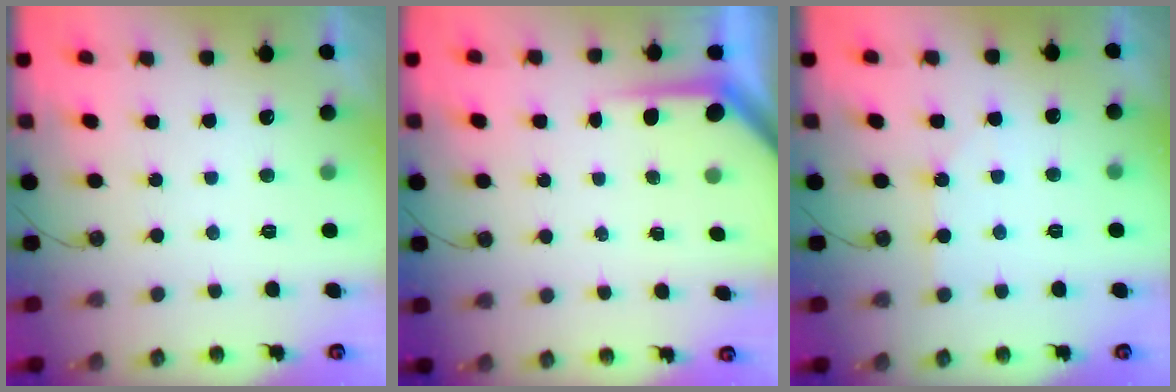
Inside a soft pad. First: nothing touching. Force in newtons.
{"total": 4.5, "press": 4.5, "slide": 0.3}
{"total": 3.7, "press": 3.7, "slide": 0.3}